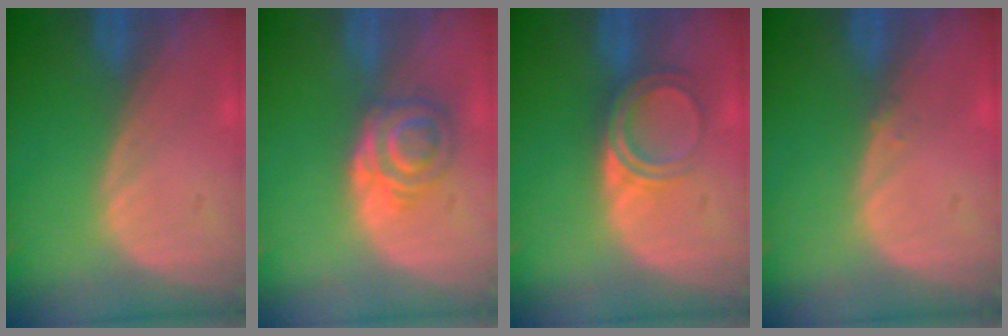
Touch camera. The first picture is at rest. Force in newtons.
{"total": 5.4, "press": 5.1, "slide": 1.6}
{"total": 4.7, "press": 4.2, "slide": 2.2}
{"total": 0.6, "press": 0.5, "slide": 0.3}